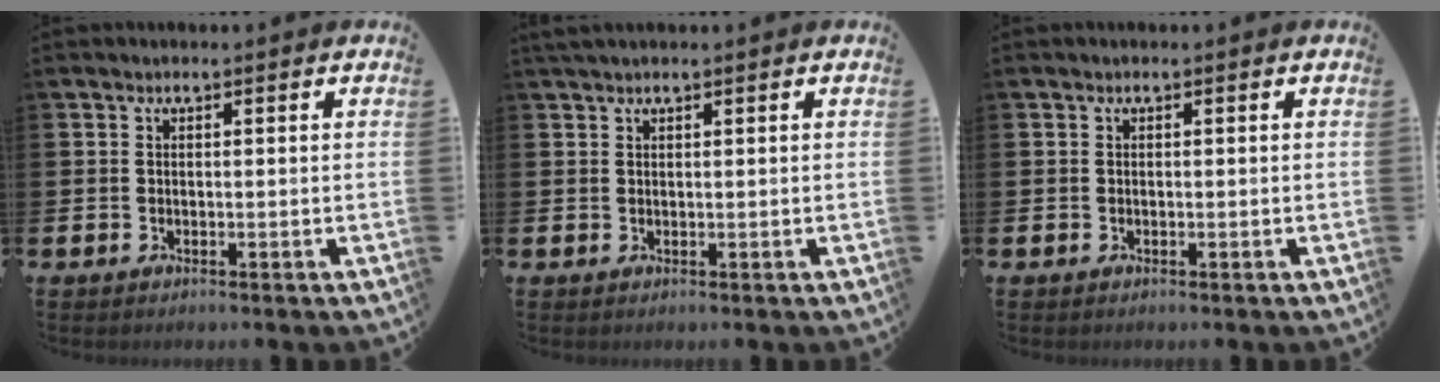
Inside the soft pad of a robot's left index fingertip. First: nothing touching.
{"total": 1.1, "force": [0.9, 0.1, 0.5], "torque": [-0.008, 0.001, 0.017]}
{"total": 0.0}